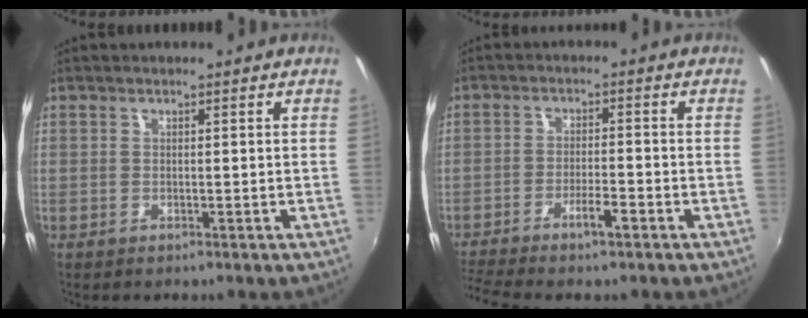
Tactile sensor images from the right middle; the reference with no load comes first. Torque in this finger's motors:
{"motor_torque": [1.07, -1.07, 0.11, 0.06]}